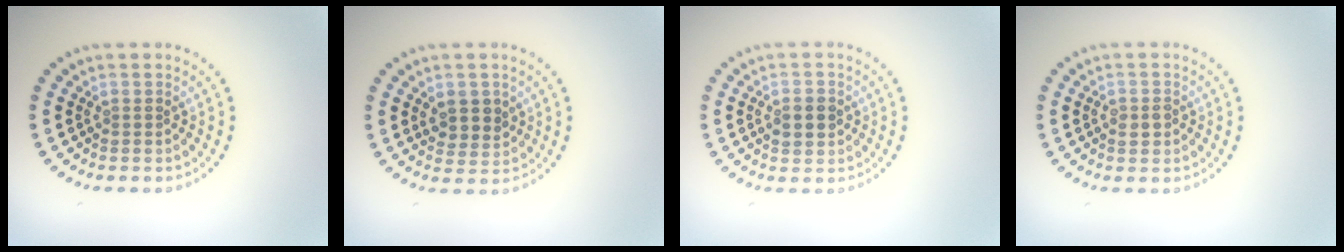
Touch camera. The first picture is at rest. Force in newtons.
{"total": 2.6, "press": 2.4, "slide": 0.9}
{"total": 2.2, "press": 2.2, "slide": 0.1}
{"total": 1.5, "press": 1.4, "slide": 0.5}